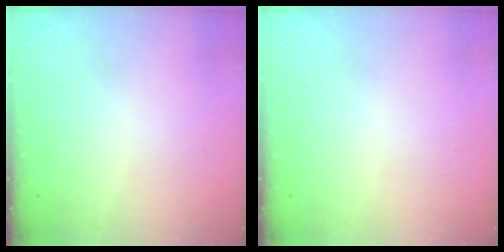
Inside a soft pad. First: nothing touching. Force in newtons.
{"total": 0.0}